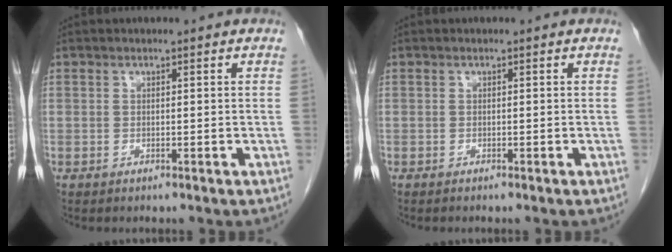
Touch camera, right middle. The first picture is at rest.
{"total": 0.0}